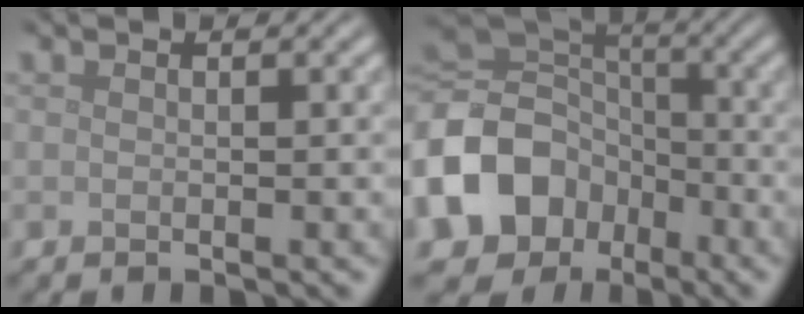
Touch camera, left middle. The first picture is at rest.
{"total": 12.6, "force": [-4.9, 10.0, 5.8], "torque": [-0.151, -0.019, -0.108]}